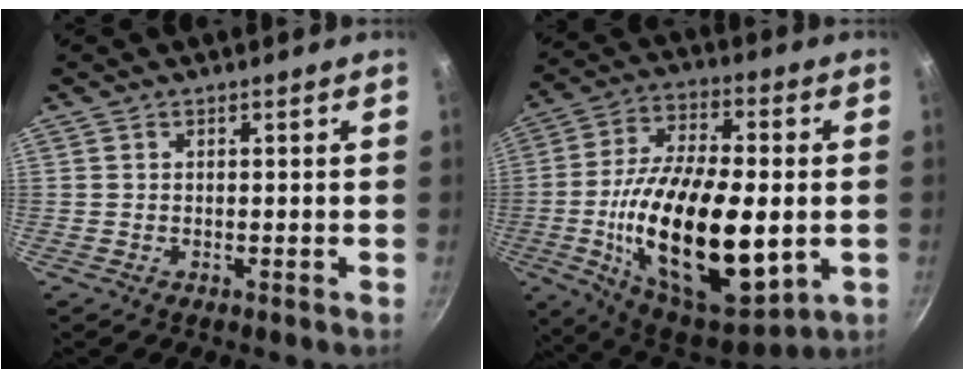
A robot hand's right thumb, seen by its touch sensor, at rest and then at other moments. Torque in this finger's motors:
{"motor_torque": [0.90, 1.00, 2.64, -0.13, 0.69]}